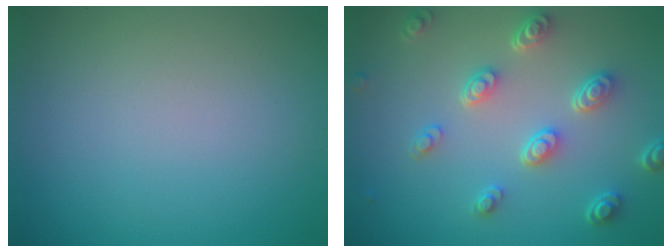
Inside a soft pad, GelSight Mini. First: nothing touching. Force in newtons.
{"total": 4.5, "press": 3.5, "slide": 2.9}